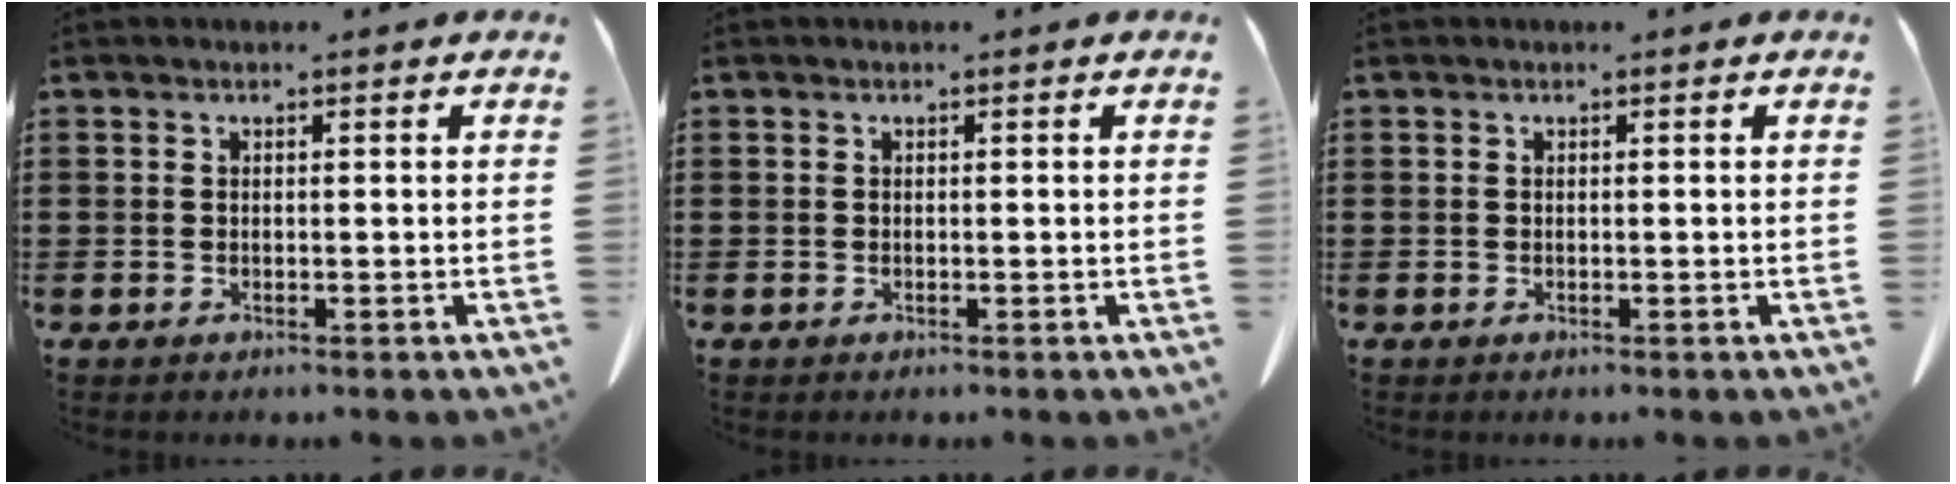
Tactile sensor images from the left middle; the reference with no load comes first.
{"total": 0.0}
{"total": 0.0}